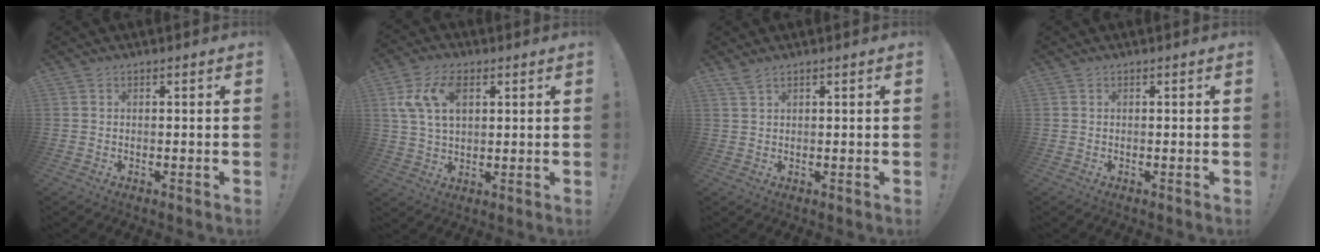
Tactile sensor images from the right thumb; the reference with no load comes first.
{"total": 11.6, "force": [4.2, 7.3, 8.0], "torque": [-0.159, -0.001, 0.077]}
{"total": 1.9, "force": [1.5, 0.5, 1.0], "torque": [-0.027, -0.001, 0.029]}
{"total": 0.0}